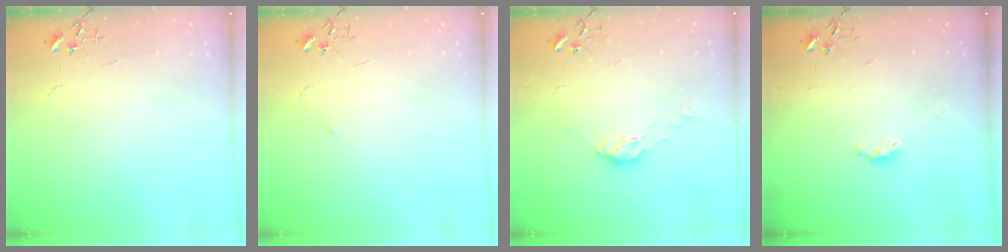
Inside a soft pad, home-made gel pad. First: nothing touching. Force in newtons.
{"total": 4.0, "press": 4.0, "slide": 0.6}
{"total": 7.7, "press": 7.7, "slide": 0.7}
{"total": 3.8, "press": 3.8, "slide": 0.5}